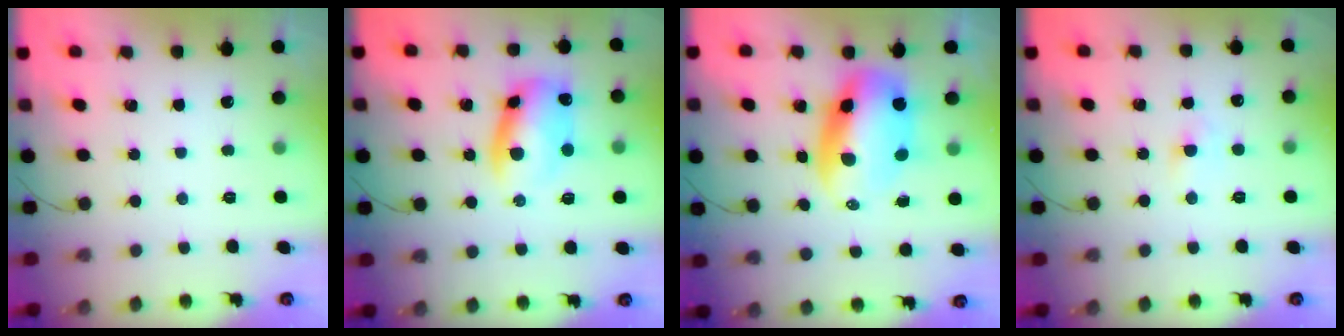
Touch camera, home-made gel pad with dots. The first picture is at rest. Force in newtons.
{"total": 11.1, "press": 11.0, "slide": 1.4}
{"total": 10.5, "press": 10.2, "slide": 2.5}
{"total": 2.6, "press": 2.3, "slide": 1.1}